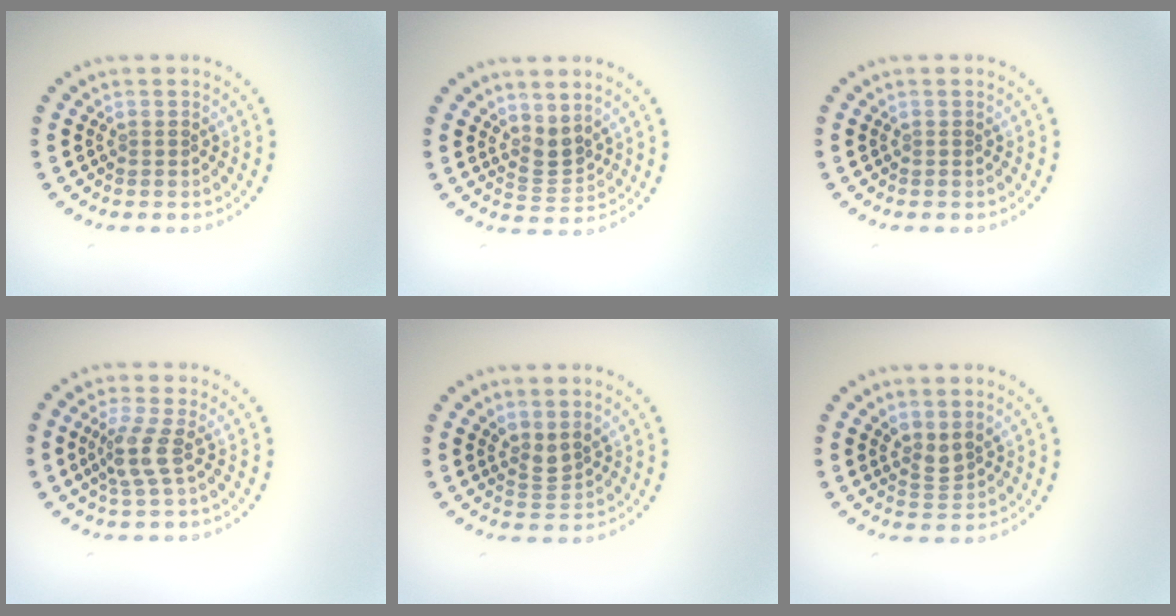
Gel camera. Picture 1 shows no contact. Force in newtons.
{"total": 2.2, "press": 1.5, "slide": 1.6}
{"total": 0.0}
{"total": 2.5, "press": 1.9, "slide": 1.7}
{"total": 1.9, "press": 1.4, "slide": 1.2}
{"total": 1.9, "press": 1.4, "slide": 1.2}